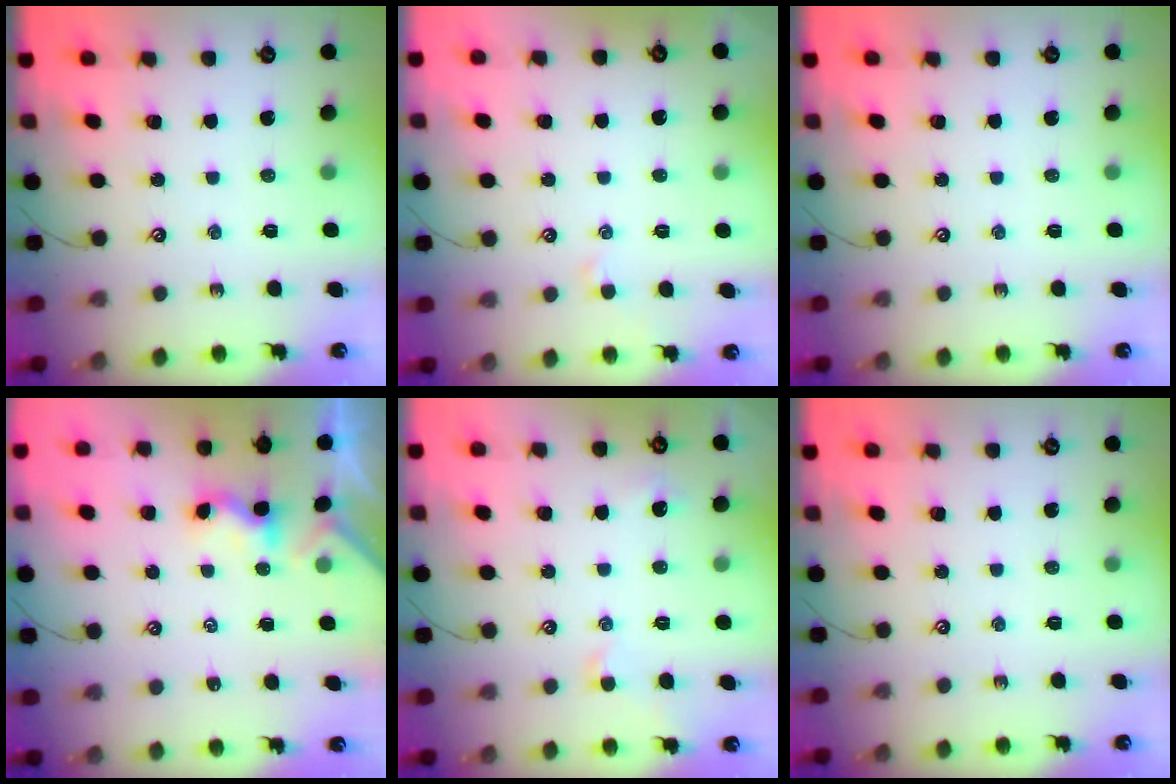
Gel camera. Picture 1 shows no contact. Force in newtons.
{"total": 1.4, "press": 1.3, "slide": 0.3}
{"total": 0.0}
{"total": 1.2, "press": 1.1, "slide": 0.5}
{"total": 1.1, "press": 1.0, "slide": 0.5}
{"total": 0.0}